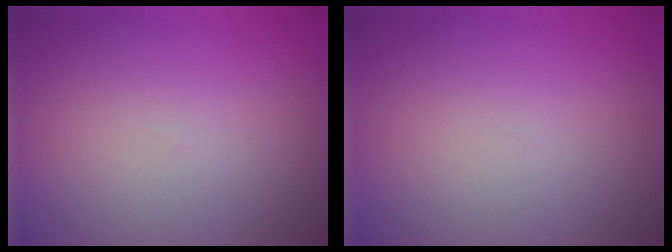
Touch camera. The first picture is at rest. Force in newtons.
{"total": 0.0}